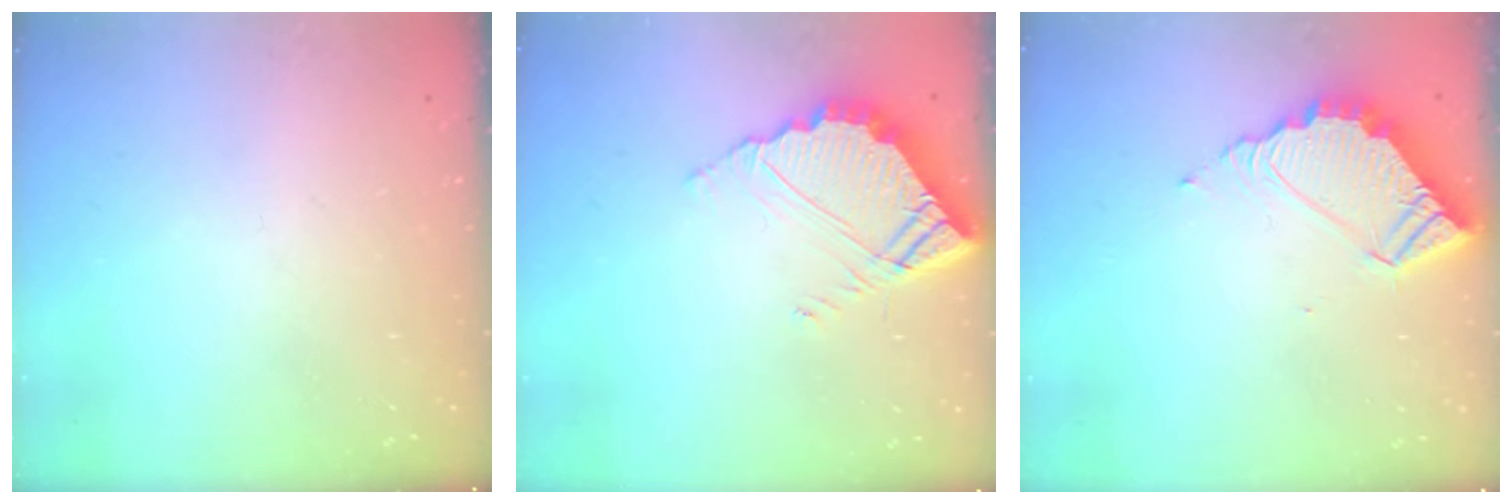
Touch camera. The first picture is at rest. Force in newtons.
{"total": 8.0, "press": 7.9, "slide": 0.5}
{"total": 5.9, "press": 5.9, "slide": 0.3}